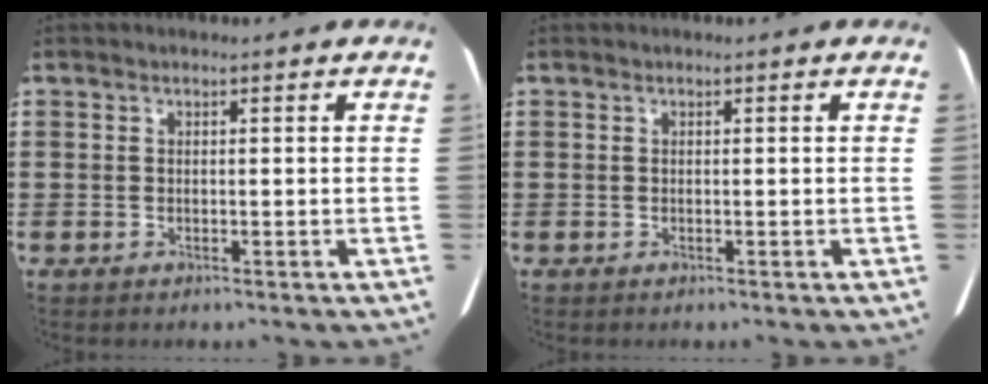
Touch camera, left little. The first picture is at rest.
{"total": 0.0}